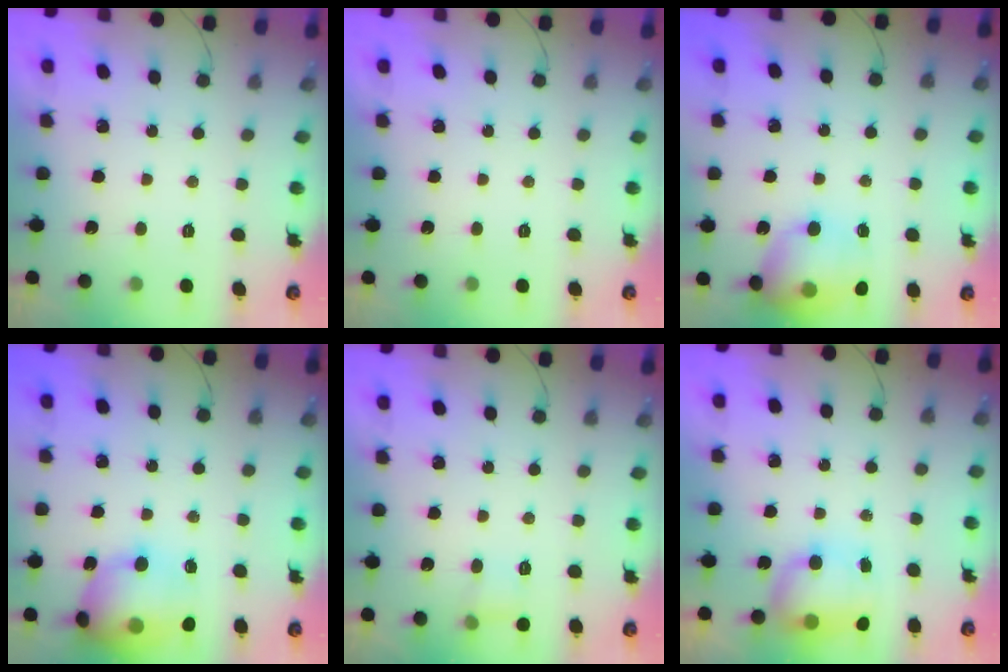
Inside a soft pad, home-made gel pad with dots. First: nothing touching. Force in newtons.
{"total": 0.0}
{"total": 16.3, "press": 16.1, "slide": 2.4}
{"total": 15.2, "press": 15.0, "slide": 2.7}
{"total": 4.2, "press": 3.9, "slide": 1.5}
{"total": 7.4, "press": 7.3, "slide": 1.0}